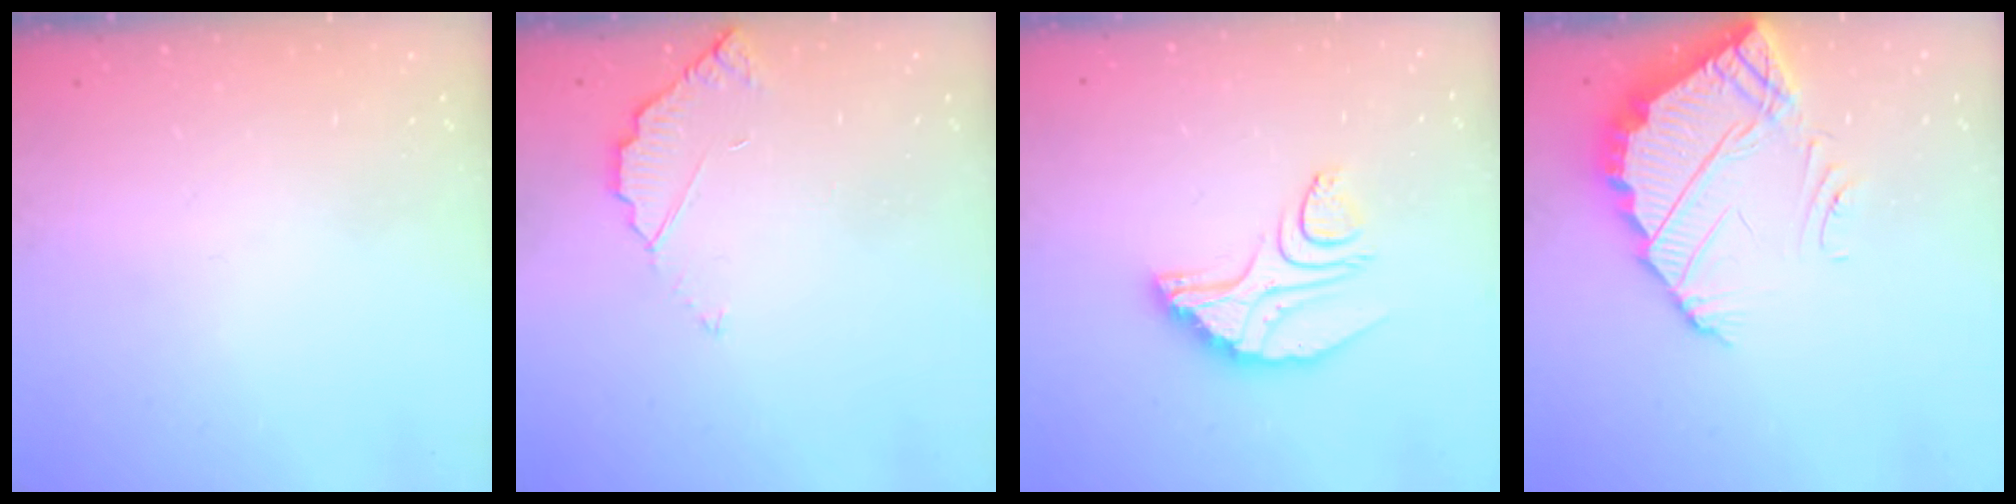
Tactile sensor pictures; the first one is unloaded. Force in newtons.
{"total": 3.4, "press": 3.4, "slide": 0.3}
{"total": 10.4, "press": 10.3, "slide": 0.8}
{"total": 4.2, "press": 4.2, "slide": 0.2}